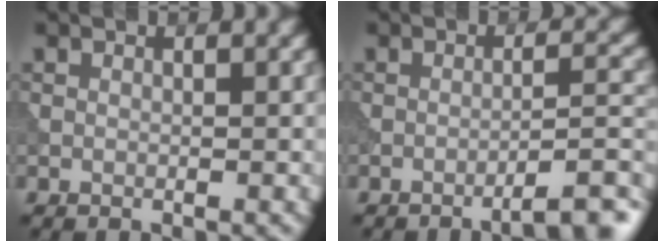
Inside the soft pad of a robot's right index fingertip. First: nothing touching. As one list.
[{"total": 5.0, "force": [-3.5, 0.9, 3.4], "torque": [-0.032, 0.018, -0.054]}]